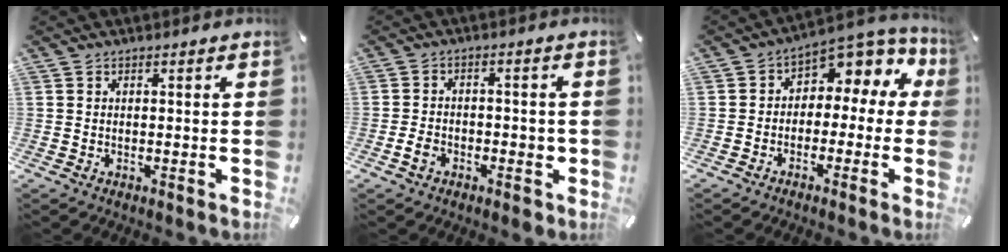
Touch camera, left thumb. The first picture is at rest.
{"total": 4.7, "force": [-2.0, 3.0, 2.9], "torque": [-0.045, 0.013, -0.034]}
{"total": 5.4, "force": [1.5, 4.5, 2.6], "torque": [-0.039, -0.022, 0.023]}